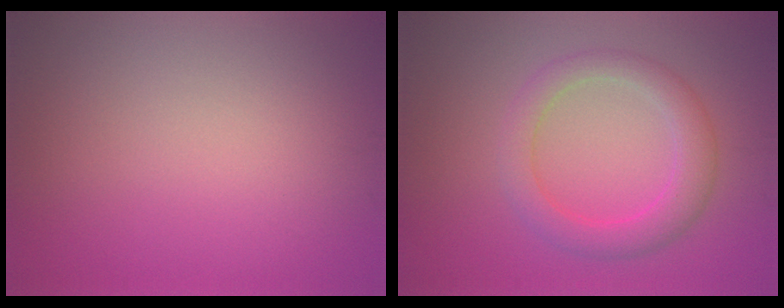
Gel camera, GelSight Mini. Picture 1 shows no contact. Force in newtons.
{"total": 3.9, "press": 3.9, "slide": 0.1}